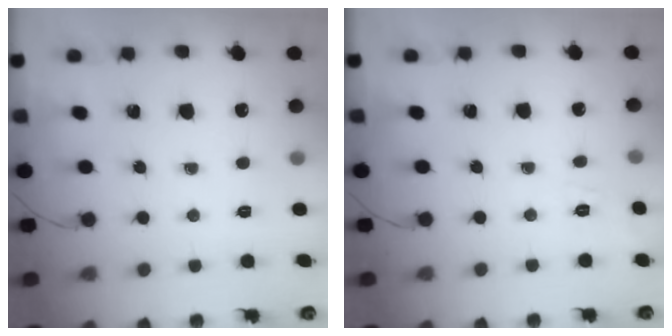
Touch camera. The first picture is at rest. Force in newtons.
{"total": 3.4, "press": 3.0, "slide": 1.7}